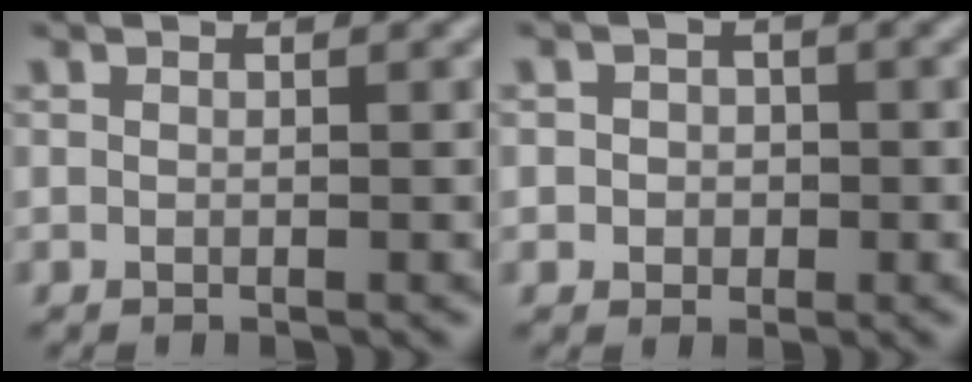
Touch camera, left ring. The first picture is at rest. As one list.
[{"total": 2.0, "force": [0.0, 1.9, 0.8], "torque": [0.005, 0.002, -0.011]}]